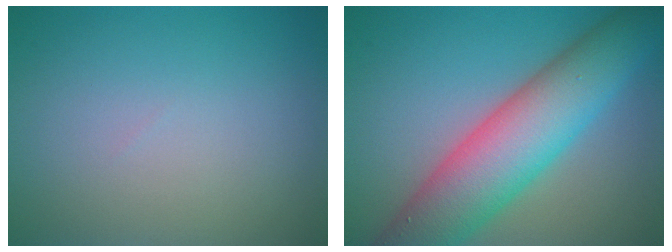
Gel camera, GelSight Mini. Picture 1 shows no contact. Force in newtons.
{"total": 10.0, "press": 10.0, "slide": 0.5}